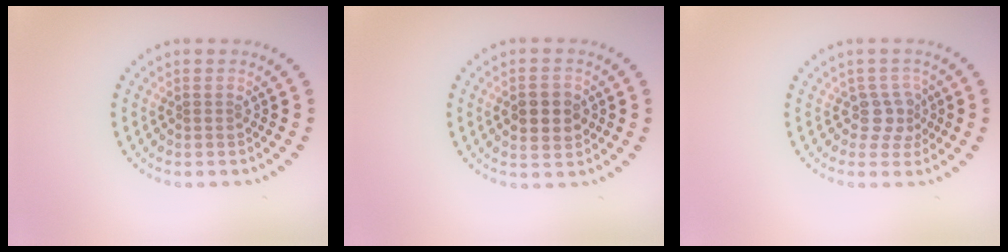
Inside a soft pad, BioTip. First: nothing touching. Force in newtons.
{"total": 3.1, "press": 3.1, "slide": 0.3}
{"total": 2.4, "press": 1.7, "slide": 1.6}